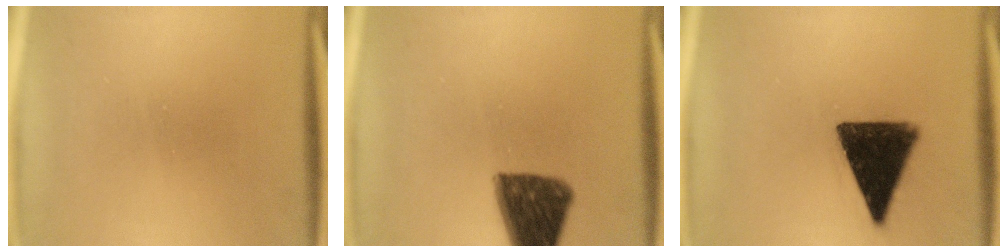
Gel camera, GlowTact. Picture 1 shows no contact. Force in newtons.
{"total": 12.2}
{"total": 13.0}